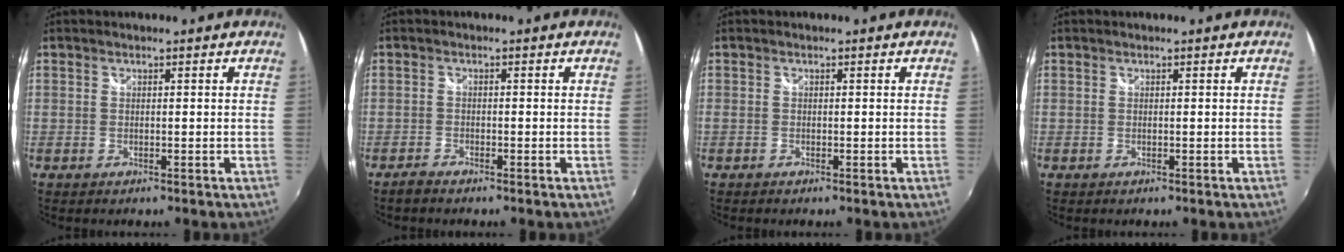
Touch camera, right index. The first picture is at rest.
{"total": 1.7, "force": [-1.6, 0.3, 0.5], "torque": [-0.018, -0.005, -0.034]}
{"total": 0.5, "force": [-0.4, 0.3, 0.2], "torque": [-0.004, -0.004, -0.011]}
{"total": 0.0}